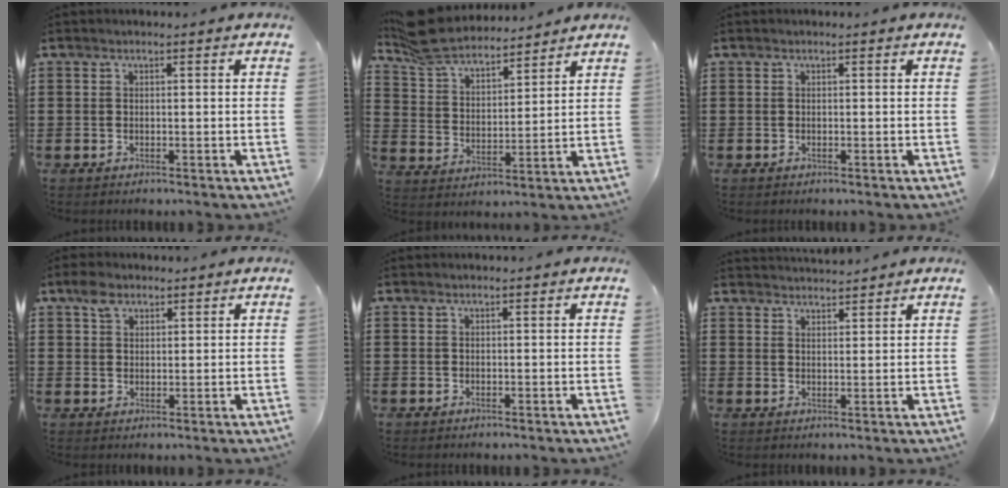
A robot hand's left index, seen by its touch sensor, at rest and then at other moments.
{"total": 8.6, "force": [7.9, 1.9, 2.9], "torque": [-0.087, -0.029, 0.146]}
{"total": 0.0}
{"total": 3.2, "force": [2.2, 2.0, 1.3], "torque": [-0.023, 0.005, 0.038]}
{"total": 0.0}
{"total": 2.6, "force": [2.6, -0.1, -0.2], "torque": [-0.003, -0.007, 0.050]}